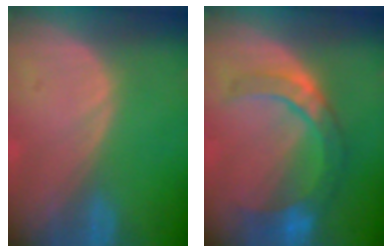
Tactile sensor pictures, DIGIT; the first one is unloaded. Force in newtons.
{"total": 8.3, "press": 7.7, "slide": 3.3}